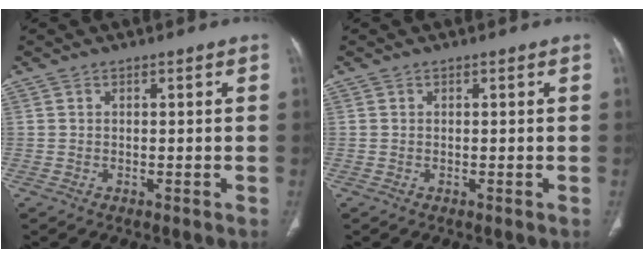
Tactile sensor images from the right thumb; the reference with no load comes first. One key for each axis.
{"total": 0.0}